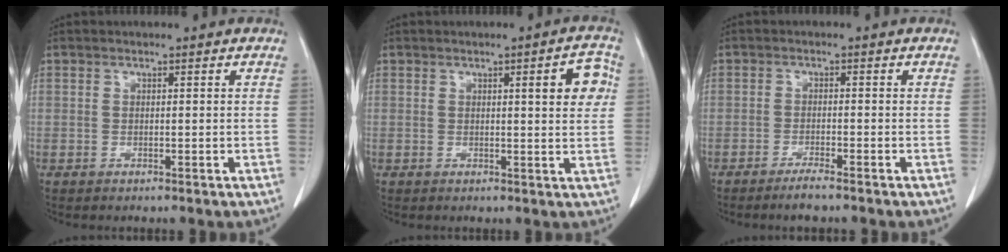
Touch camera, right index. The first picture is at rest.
{"total": 5.1, "force": [1.4, 1.0, 4.8], "torque": [-0.058, 0.005, 0.015]}
{"total": 2.6, "force": [-2.1, -0.1, 1.5], "torque": [-0.033, -0.004, -0.041]}